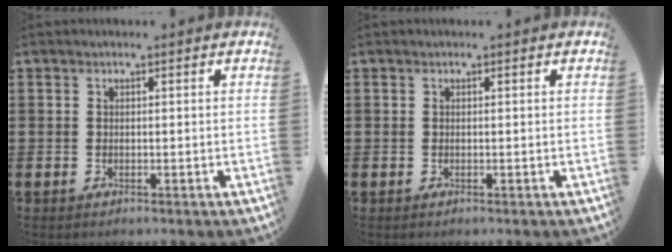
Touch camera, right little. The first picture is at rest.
{"total": 0.0}